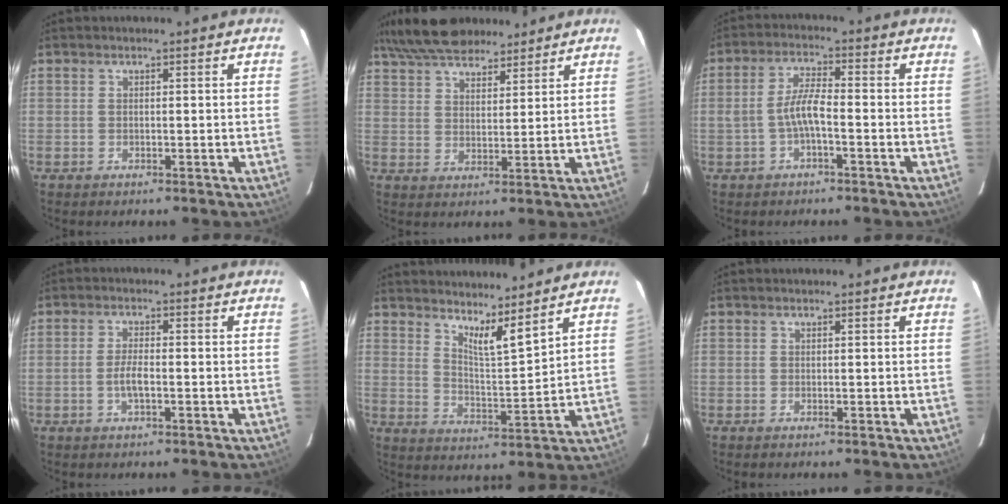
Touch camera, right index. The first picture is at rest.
{"total": 13.3, "force": [11.0, 4.9, 5.6], "torque": [-0.113, 0.050, 0.182]}
{"total": 5.0, "force": [-1.7, 1.1, 4.5], "torque": [-0.094, 0.010, -0.031]}
{"total": 3.3, "force": [-1.0, 0.9, 3.0], "torque": [-0.063, 0.000, -0.019]}
{"total": 7.8, "force": [6.7, 0.2, 4.0], "torque": [-0.060, -0.016, 0.108]}
{"total": 0.0}